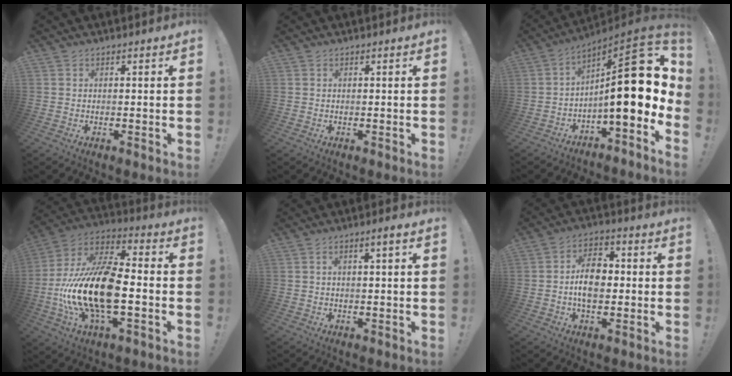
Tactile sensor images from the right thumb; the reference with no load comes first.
{"total": 0.0}
{"total": 22.6, "force": [2.1, 6.9, 21.5], "torque": [-0.308, -0.016, 0.034]}
{"total": 23.7, "force": [-4.4, 11.0, 20.5], "torque": [-0.407, 0.016, -0.068]}
{"total": 2.9, "force": [-0.1, 0.4, 2.9], "torque": [-0.043, 0.003, -0.004]}
{"total": 10.1, "force": [-0.5, 6.9, 7.4], "torque": [-0.126, 0.012, -0.011]}